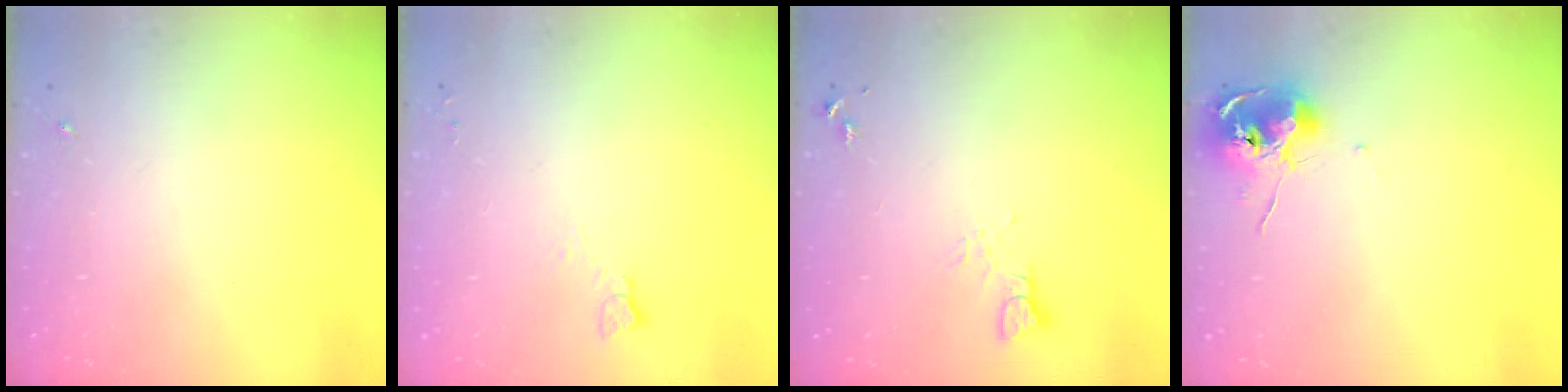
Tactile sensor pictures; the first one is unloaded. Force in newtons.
{"total": 2.5, "press": 2.5, "slide": 0.2}
{"total": 4.4, "press": 4.4, "slide": 0.4}
{"total": 10.5, "press": 10.4, "slide": 1.0}